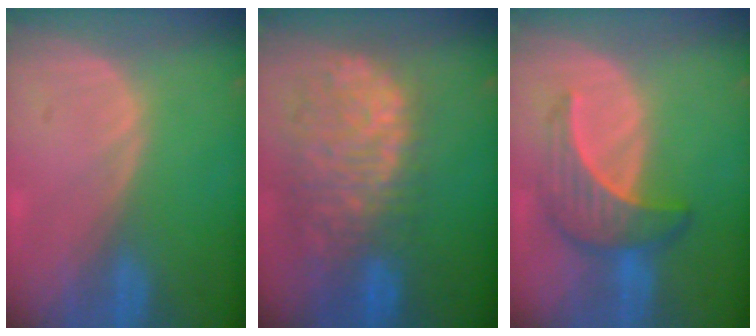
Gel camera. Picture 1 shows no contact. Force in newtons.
{"total": 12.2, "press": 10.1, "slide": 6.9}
{"total": 6.7, "press": 6.4, "slide": 2.0}